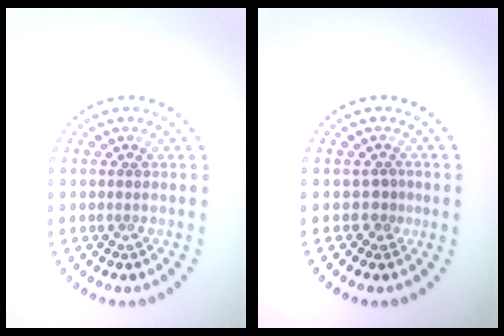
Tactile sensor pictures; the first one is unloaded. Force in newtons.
{"total": 1.2, "press": 0.8, "slide": 0.9}